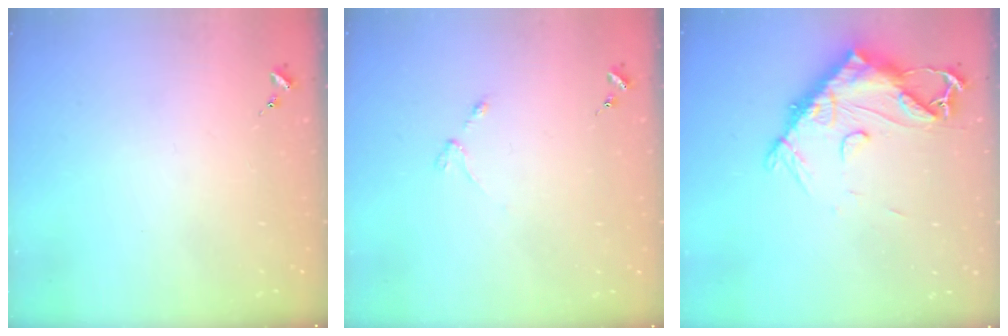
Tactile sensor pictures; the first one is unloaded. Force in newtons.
{"total": 2.9, "press": 2.8, "slide": 0.4}
{"total": 14.2, "press": 14.2, "slide": 1.4}